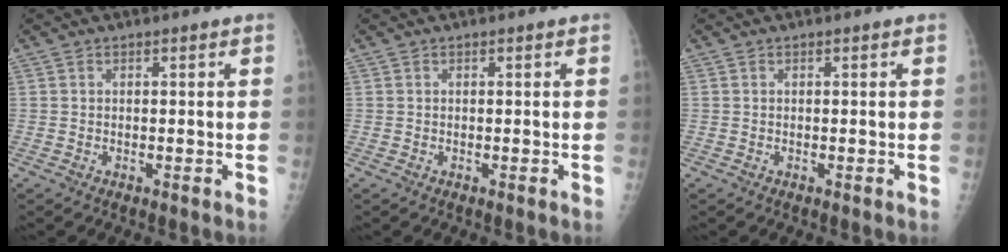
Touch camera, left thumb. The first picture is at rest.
{"total": 0.0}
{"total": 0.0}